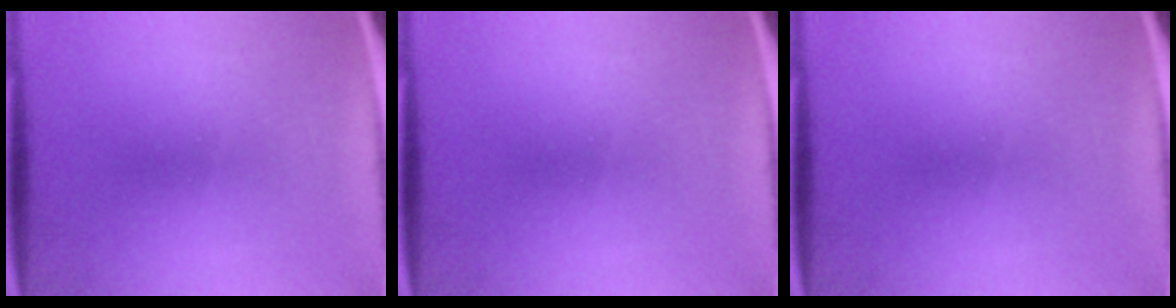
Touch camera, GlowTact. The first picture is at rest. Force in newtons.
{"total": 0.0}
{"total": 0.0}